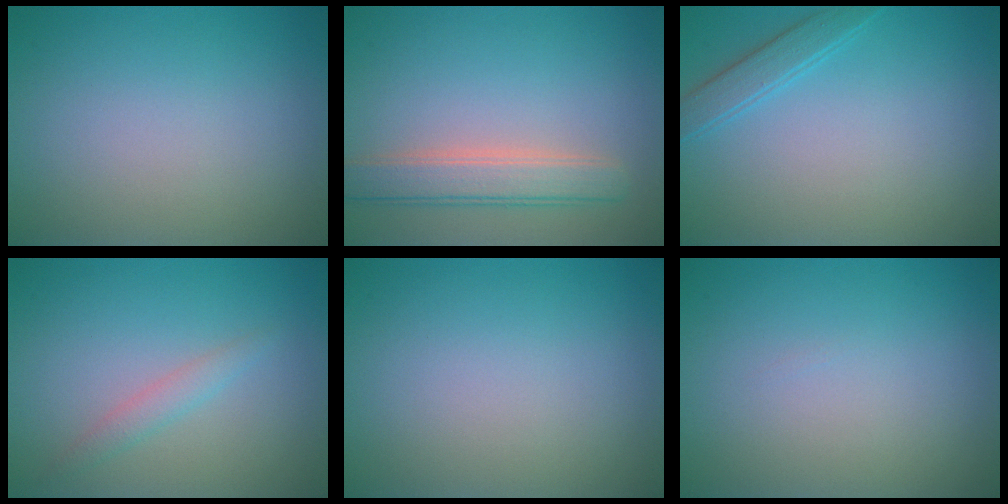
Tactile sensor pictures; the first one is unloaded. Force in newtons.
{"total": 3.7, "press": 3.7, "slide": 0.6}
{"total": 1.9, "press": 1.9, "slide": 0.1}
{"total": 1.4, "press": 1.4, "slide": 0.1}
{"total": 0.0}
{"total": 0.0}